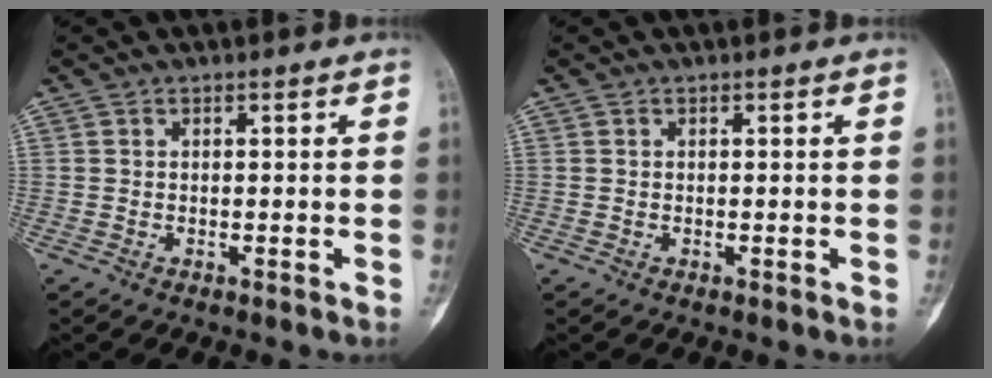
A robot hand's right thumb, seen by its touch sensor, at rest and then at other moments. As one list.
[{"total": 0.0}]